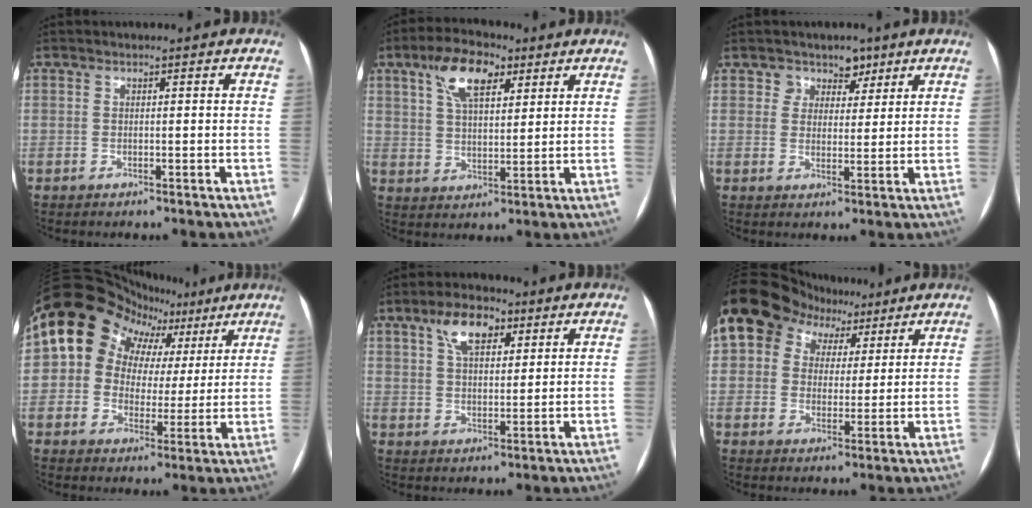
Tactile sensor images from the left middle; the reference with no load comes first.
{"total": 9.2, "force": [4.9, 3.9, 6.8], "torque": [-0.130, 0.020, 0.092]}
{"total": 4.0, "force": [2.7, 2.9, 0.1], "torque": [0.011, -0.001, 0.038]}
{"total": 13.8, "force": [5.8, 11.3, 5.3], "torque": [-0.054, 0.062, 0.087]}
{"total": 7.5, "force": [4.0, 3.6, 5.2], "torque": [-0.097, 0.019, 0.071]}
{"total": 13.9, "force": [7.7, 10.2, 5.4], "torque": [-0.107, 0.063, 0.132]}